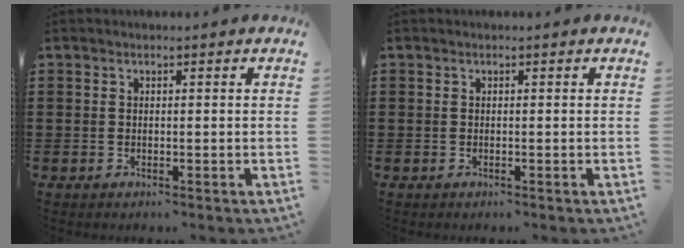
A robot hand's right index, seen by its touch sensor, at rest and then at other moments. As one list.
[{"total": 0.0}]